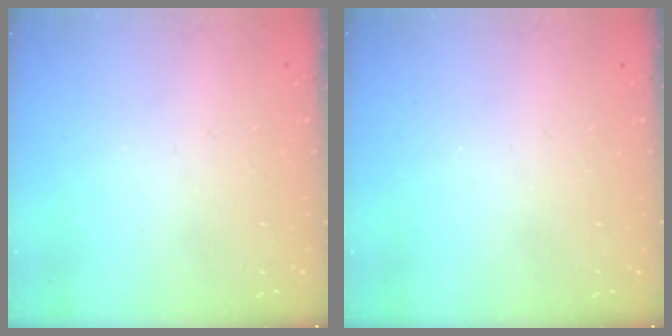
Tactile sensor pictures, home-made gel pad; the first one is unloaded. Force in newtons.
{"total": 0.0}